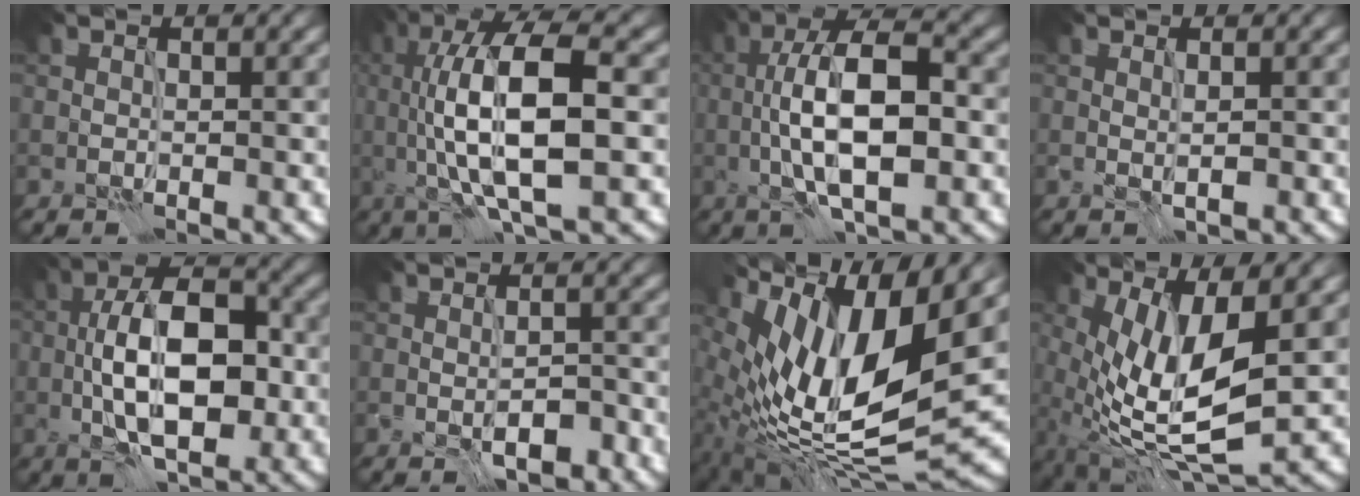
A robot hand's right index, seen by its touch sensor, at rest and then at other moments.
{"total": 11.1, "force": [0.4, 3.9, 10.4], "torque": [-0.183, 0.006, 0.005]}
{"total": 9.9, "force": [-1.5, 3.4, 9.2], "torque": [-0.154, 0.017, -0.032]}
{"total": 0.8, "force": [0.0, 0.0, 0.8], "torque": [-0.014, -0.001, 0.003]}
{"total": 10.0, "force": [-1.8, 4.5, 8.7], "torque": [-0.142, 0.014, -0.037]}
{"total": 2.9, "force": [-1.4, 0.9, 2.3], "torque": [-0.035, -0.002, -0.018]}
{"total": 13.7, "force": [4.5, 5.1, 11.8], "torque": [-0.234, 0.003, 0.088]}
{"total": 10.0, "force": [-0.7, 3.5, 9.4], "torque": [-0.187, -0.015, -0.010]}